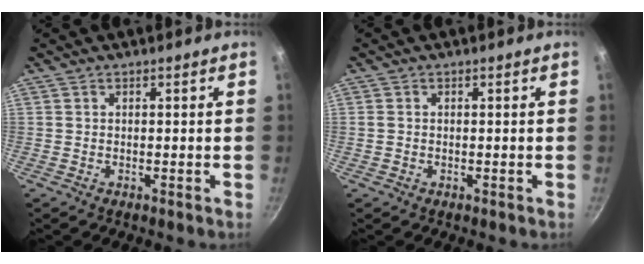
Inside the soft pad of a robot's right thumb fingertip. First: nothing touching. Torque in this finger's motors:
{"motor_torque": [0.33, 0.10, -0.27, 0.26, -0.01]}